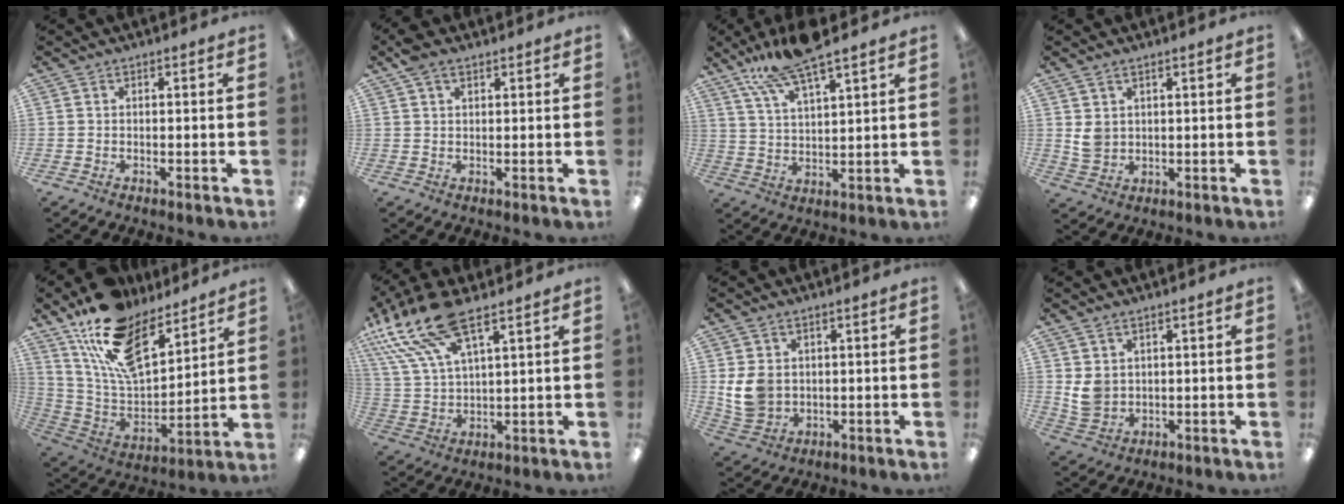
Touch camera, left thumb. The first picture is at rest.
{"total": 4.0, "force": [2.6, 2.0, 2.4], "torque": [-0.051, 0.002, 0.049]}
{"total": 12.6, "force": [10.2, 2.7, 7.0], "torque": [-0.145, -0.045, 0.182]}
{"total": 4.6, "force": [1.8, 3.4, 2.4], "torque": [-0.042, 0.003, 0.036]}
{"total": 19.9, "force": [14.4, 8.8, 10.5], "torque": [-0.203, -0.082, 0.263]}
{"total": 17.3, "force": [11.5, 6.1, 11.3], "torque": [-0.257, -0.049, 0.202]}
{"total": 7.6, "force": [1.7, 6.0, 4.3], "torque": [-0.105, 0.004, 0.033]}
{"total": 5.4, "force": [2.3, 4.1, 2.6], "torque": [-0.047, -0.005, 0.044]}